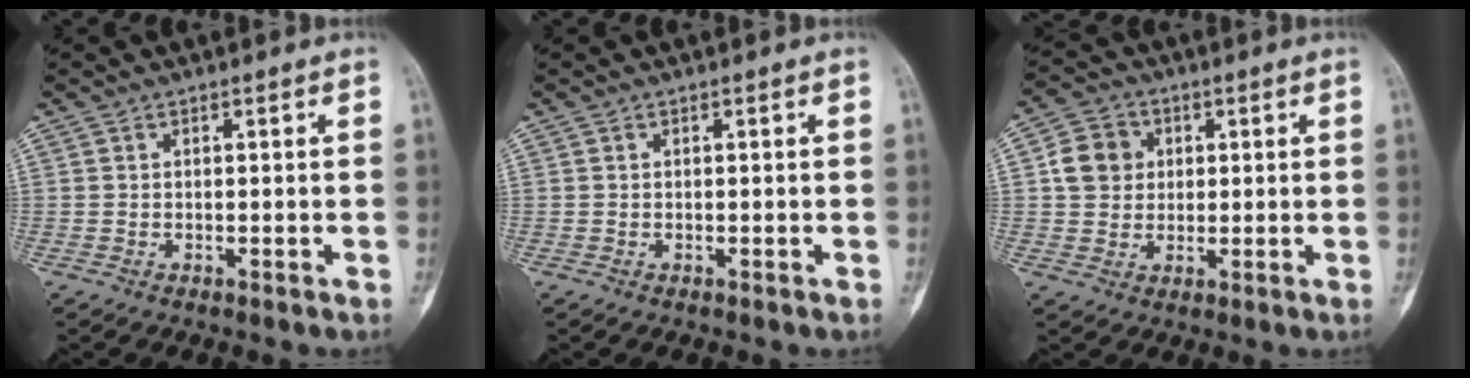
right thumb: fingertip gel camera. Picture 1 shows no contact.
{"total": 0.0}
{"total": 7.1, "force": [1.2, 6.3, 3.0], "torque": [-0.034, 0.004, 0.014]}